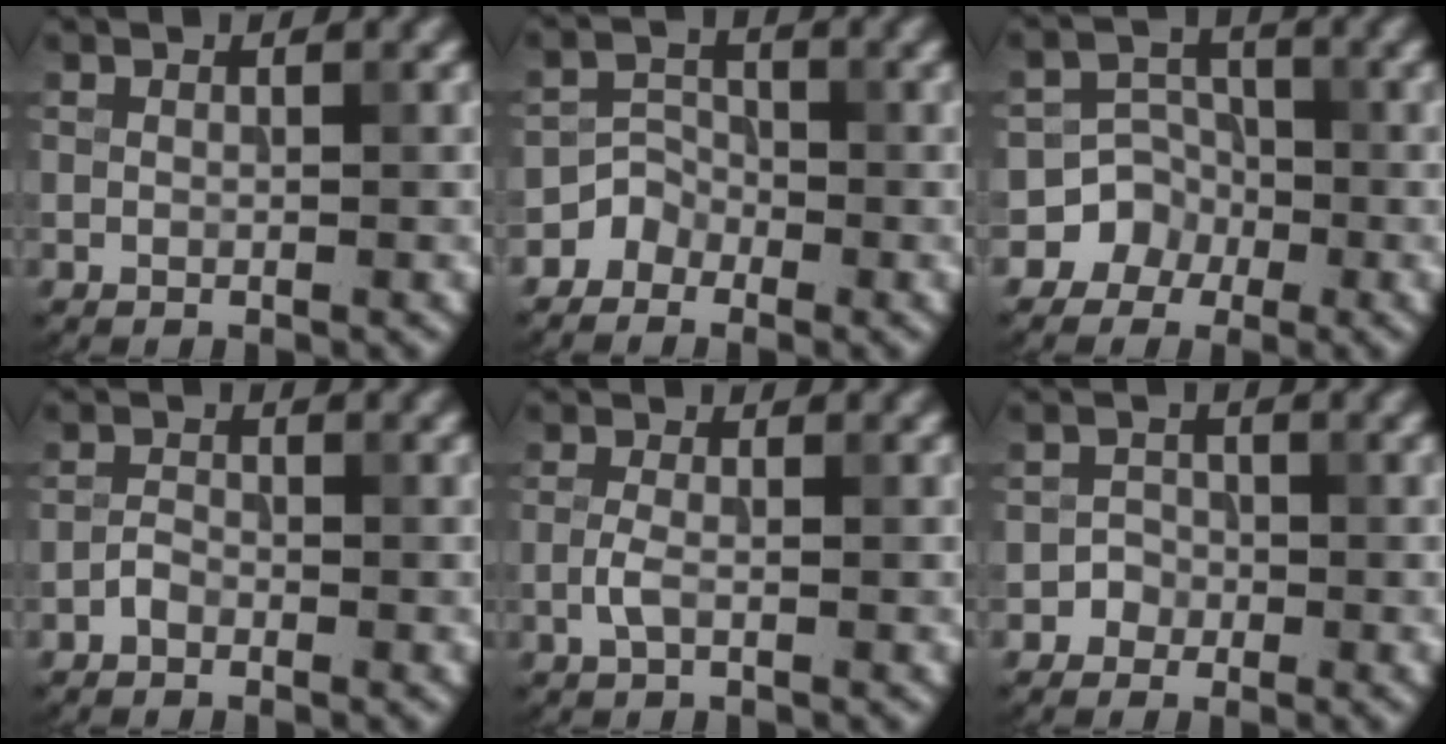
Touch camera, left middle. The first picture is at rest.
{"total": 2.1, "force": [-1.5, 1.4, 0.1], "torque": [0.014, 0.017, -0.036]}
{"total": 4.3, "force": [-2.1, 3.8, 0.1], "torque": [0.038, 0.010, -0.054]}
{"total": 1.1, "force": [-0.8, 0.6, 0.5], "torque": [-0.008, 0.004, -0.018]}
{"total": 1.5, "force": [-0.5, 0.5, 1.3], "torque": [-0.032, 0.001, -0.015]}
{"total": 1.4, "force": [-0.7, 1.1, -0.1], "torque": [0.010, 0.007, -0.012]}